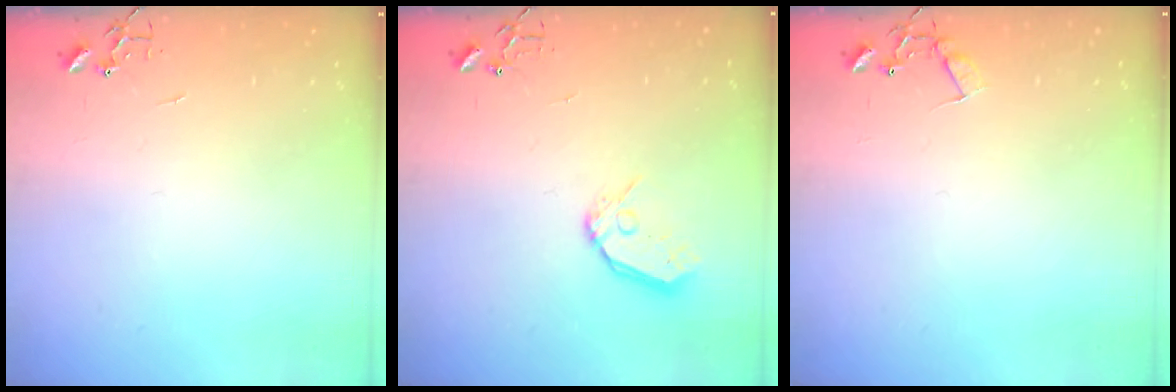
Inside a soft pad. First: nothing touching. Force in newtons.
{"total": 9.2, "press": 9.1, "slide": 0.9}
{"total": 7.1, "press": 7.1, "slide": 0.5}